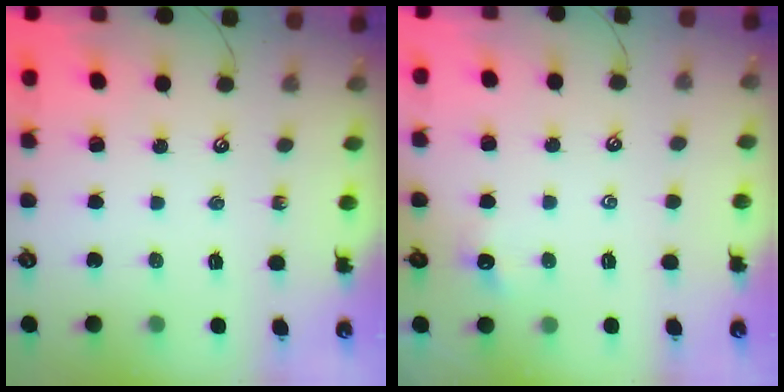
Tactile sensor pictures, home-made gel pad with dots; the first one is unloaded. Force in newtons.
{"total": 1.2, "press": 1.1, "slide": 0.5}